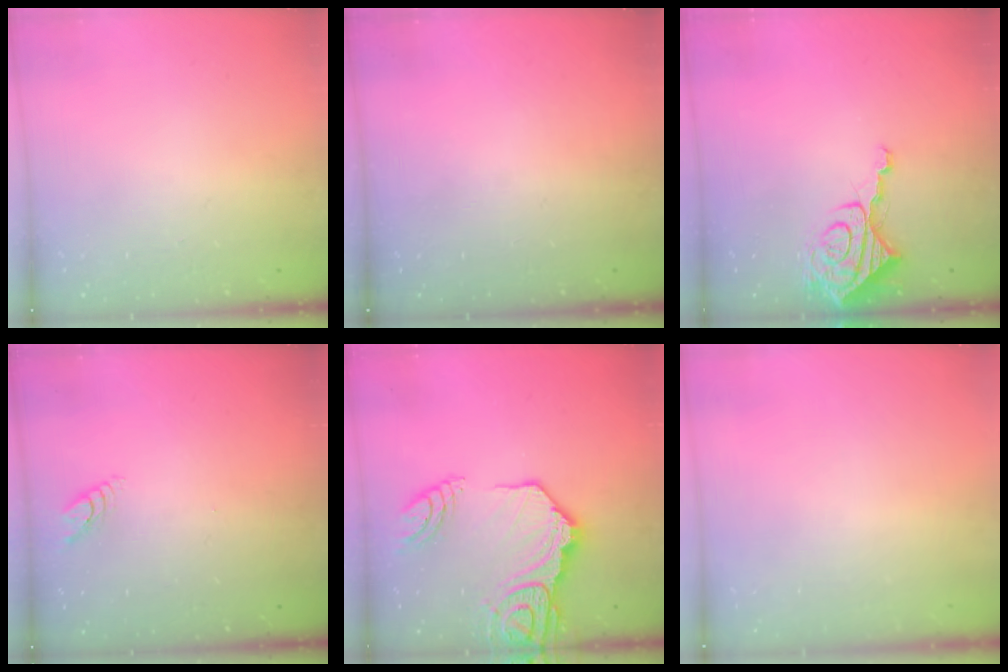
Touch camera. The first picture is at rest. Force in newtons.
{"total": 0.0}
{"total": 10.4, "press": 10.3, "slide": 1.0}
{"total": 3.3, "press": 3.3, "slide": 0.3}
{"total": 22.2, "press": 22.1, "slide": 2.5}
{"total": 0.0}